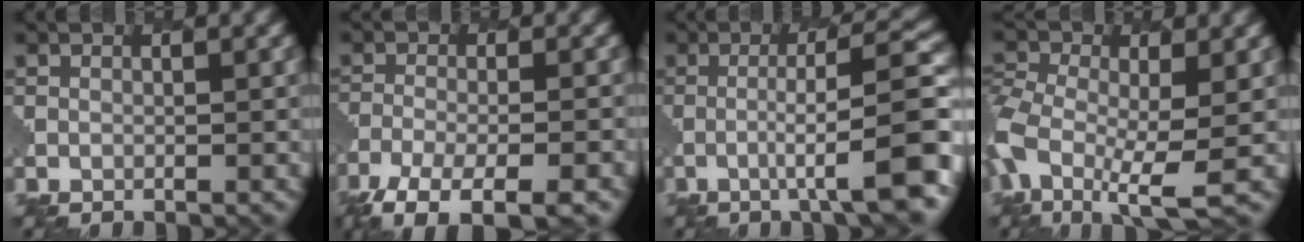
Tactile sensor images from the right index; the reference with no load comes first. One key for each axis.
{"total": 8.1, "fx": -5.9, "fy": 2.1, "fz": 5.1, "tx": -0.088, "ty": -0.019, "tz": -0.105}
{"total": 8.3, "fx": -2.1, "fy": 1.0, "fz": 7.9, "tx": -0.106, "ty": 0.019, "tz": -0.041}
{"total": 7.7, "fx": -1.9, "fy": 3.7, "fz": 6.5, "tx": -0.134, "ty": -0.009, "tz": -0.052}